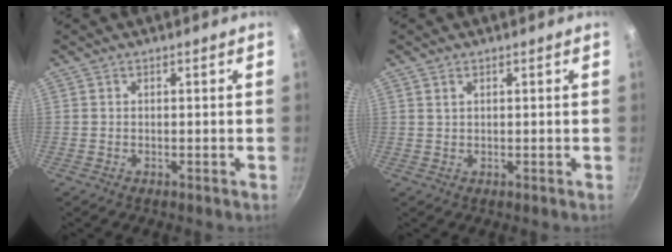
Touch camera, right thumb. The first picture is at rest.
{"total": 1.0, "force": [0.6, 0.5, 0.6], "torque": [-0.010, 0.000, 0.013]}